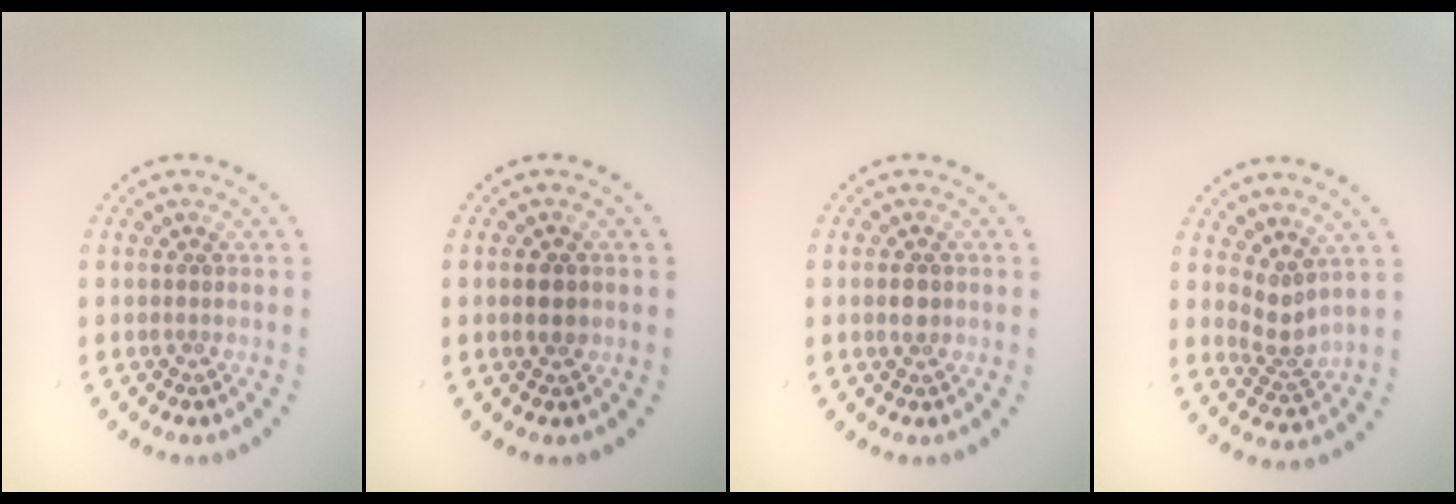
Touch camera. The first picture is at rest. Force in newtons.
{"total": 2.1, "press": 2.1, "slide": 0.1}
{"total": 1.5, "press": 1.5, "slide": 0.2}
{"total": 2.1, "press": 1.5, "slide": 1.6}